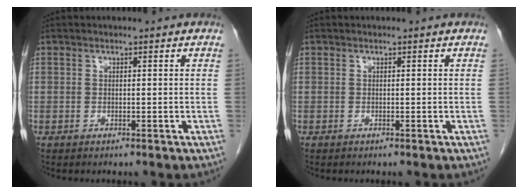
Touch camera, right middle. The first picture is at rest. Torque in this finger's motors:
{"motor_torque": [0.13, -0.07, 0.01, 0.00]}